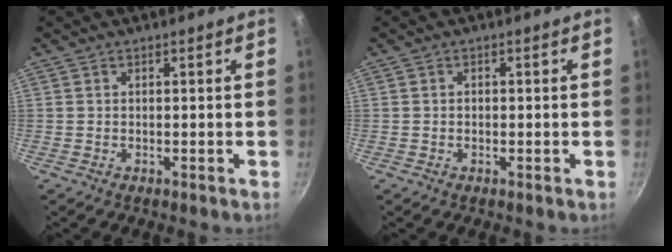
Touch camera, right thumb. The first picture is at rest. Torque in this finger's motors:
{"motor_torque": [-0.79, -0.14, -0.08, 0.44, -0.03]}